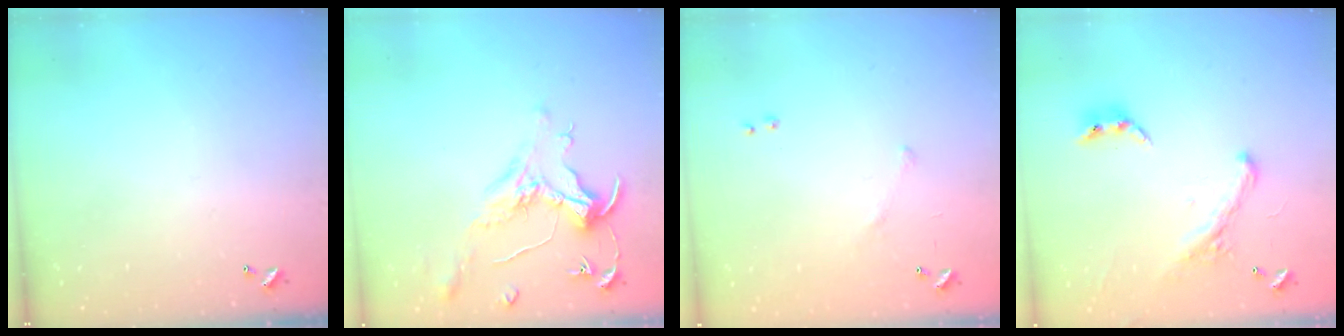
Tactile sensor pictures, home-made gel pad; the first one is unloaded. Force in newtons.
{"total": 1.6, "press": 1.4, "slide": 0.7}
{"total": 7.9, "press": 7.9, "slide": 0.7}
{"total": 2.6, "press": 2.3, "slide": 1.3}